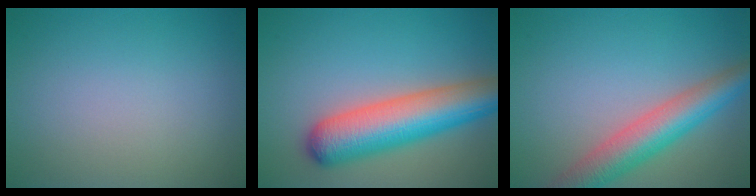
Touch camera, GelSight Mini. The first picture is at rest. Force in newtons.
{"total": 8.6, "press": 8.6, "slide": 0.4}
{"total": 6.4, "press": 6.4, "slide": 0.3}